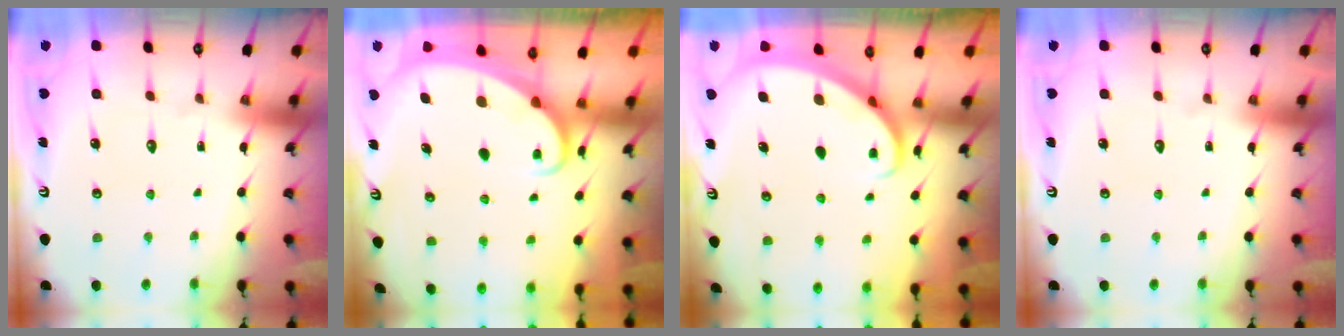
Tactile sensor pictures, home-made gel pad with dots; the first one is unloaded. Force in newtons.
{"total": 2.6, "press": 2.6, "slide": 0.2}
{"total": 2.7, "press": 2.7, "slide": 0.2}
{"total": 0.0}